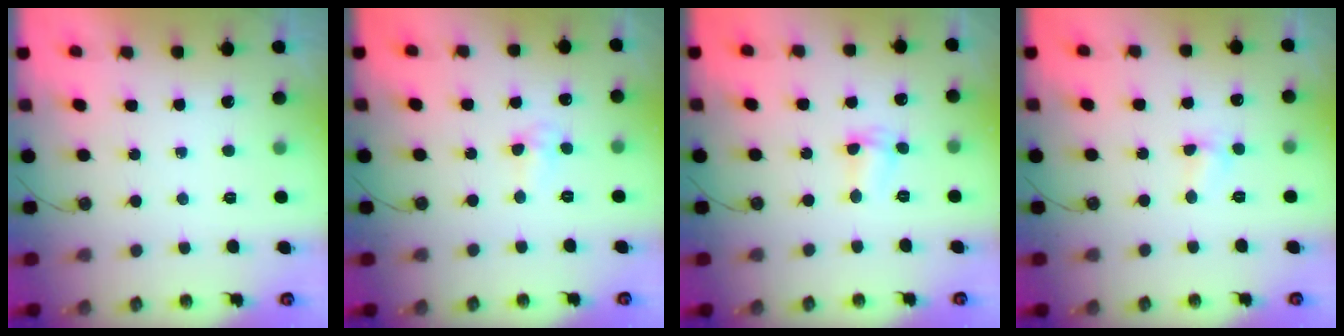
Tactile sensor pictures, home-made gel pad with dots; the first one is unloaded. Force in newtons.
{"total": 3.3, "press": 3.3, "slide": 0.4}
{"total": 2.4, "press": 2.4, "slide": 0.3}
{"total": 4.7, "press": 4.6, "slide": 0.6}